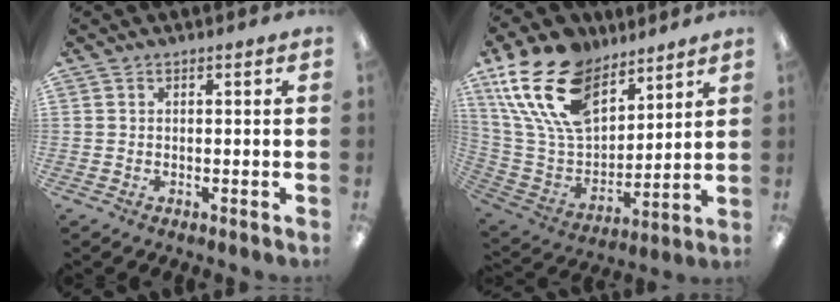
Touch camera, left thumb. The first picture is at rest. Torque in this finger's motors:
{"motor_torque": [0.39, 0.81, 1.57, -1.20, 0.57]}